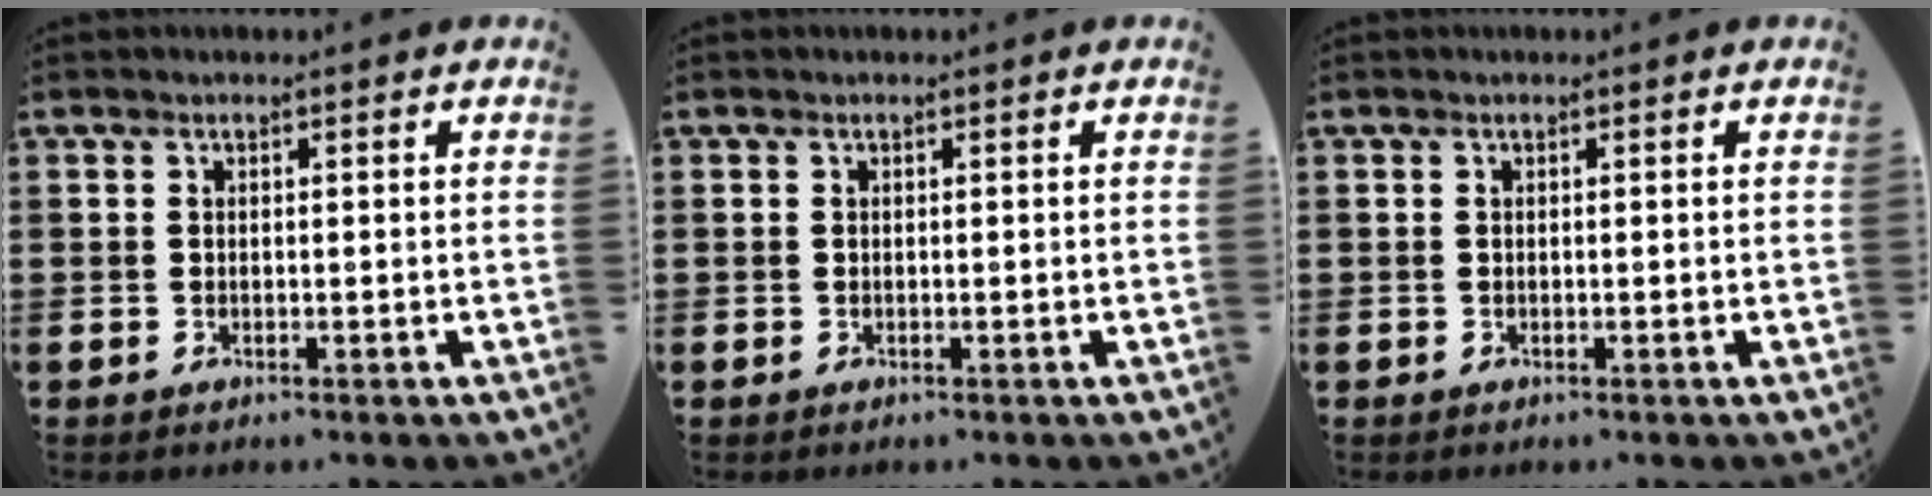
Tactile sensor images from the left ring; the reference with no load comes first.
{"total": 0.0}
{"total": 0.0}